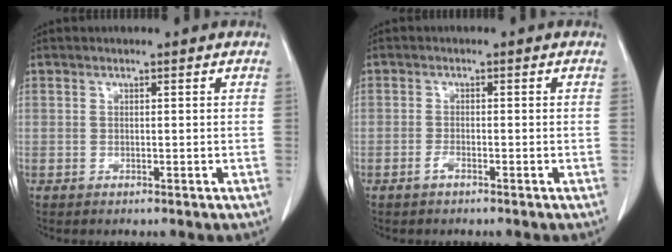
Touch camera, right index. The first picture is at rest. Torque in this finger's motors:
{"motor_torque": [0.00, -0.09, 0.05, 0.03]}